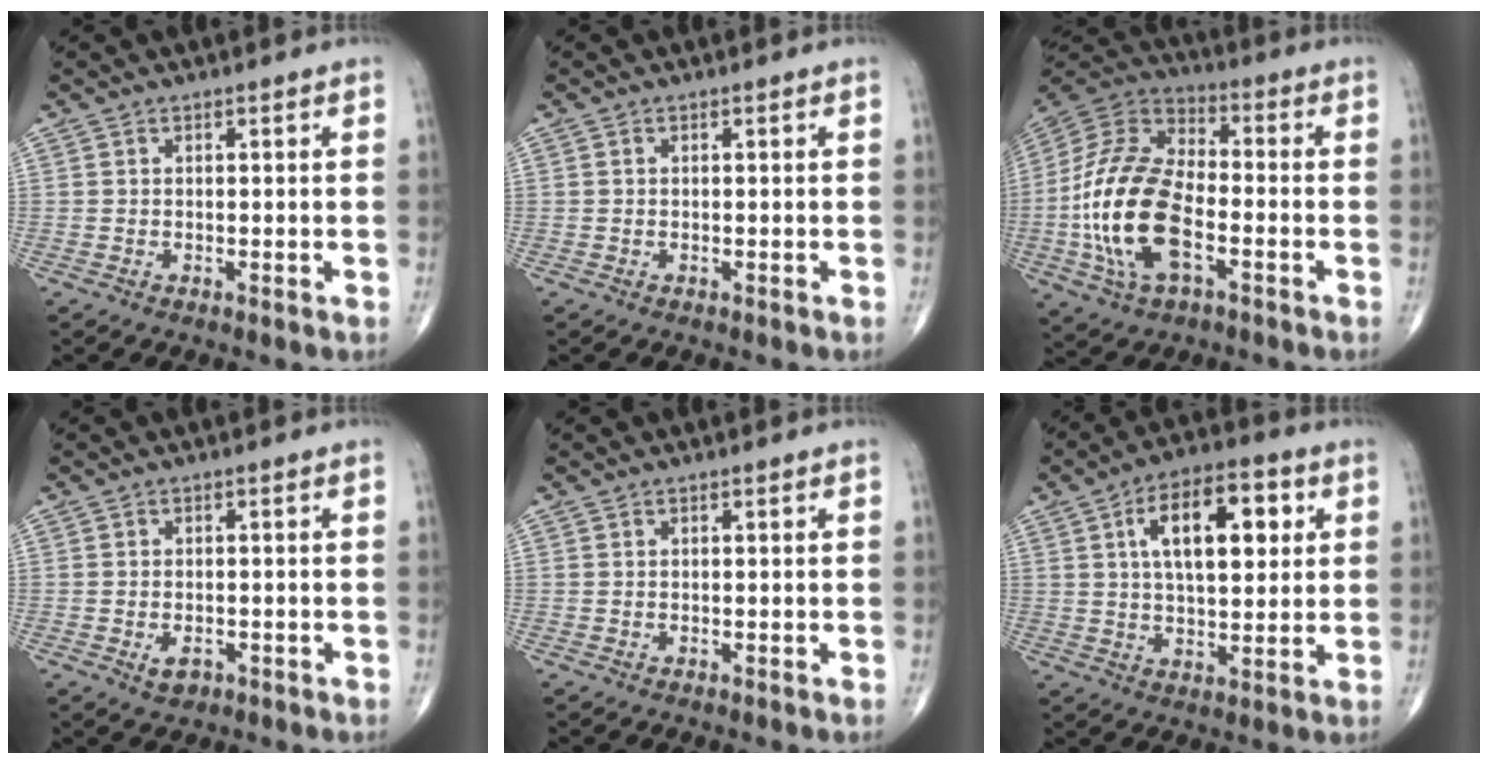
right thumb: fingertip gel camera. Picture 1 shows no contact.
{"total": 0.0}
{"total": 20.2, "force": [-4.6, 10.5, 16.6], "torque": [-0.339, 0.024, -0.087]}
{"total": 2.5, "force": [-1.1, 1.6, 1.6], "torque": [-0.021, 0.002, -0.011]}
{"total": 0.0}
{"total": 14.9, "force": [4.3, 7.2, 12.4], "torque": [-0.173, 0.005, 0.066]}